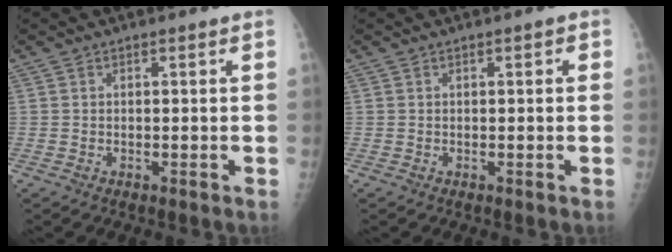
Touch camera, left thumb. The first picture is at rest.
{"total": 0.9, "force": [0.2, 0.4, 0.7], "torque": [-0.005, 0.003, -0.001]}